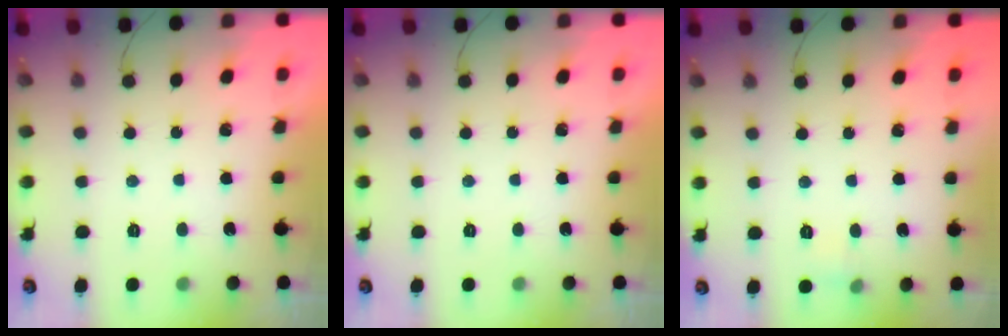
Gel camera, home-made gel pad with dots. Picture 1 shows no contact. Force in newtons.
{"total": 0.0}
{"total": 3.3, "press": 3.1, "slide": 1.1}